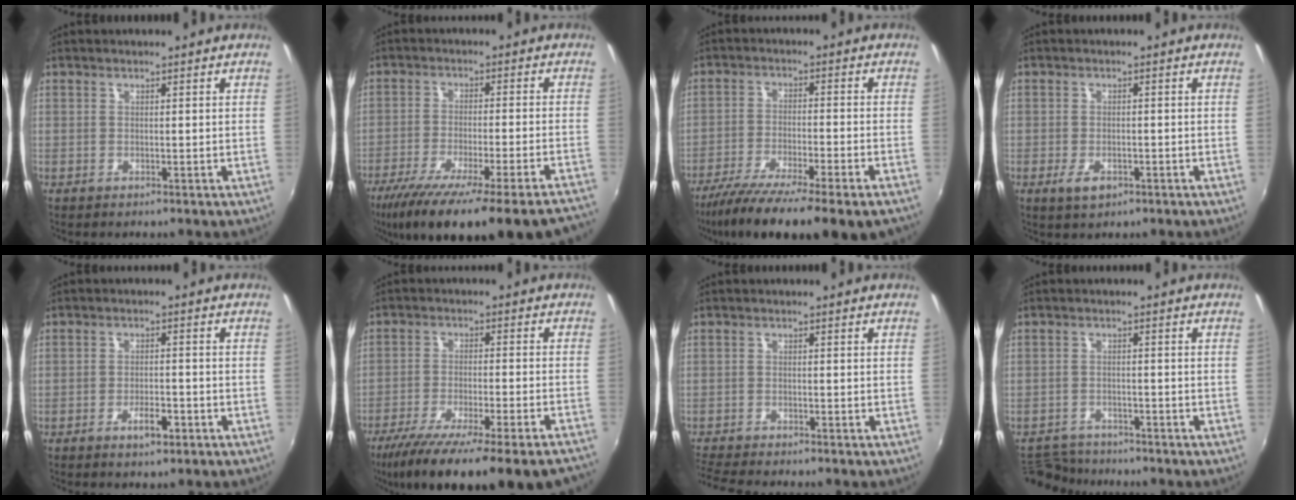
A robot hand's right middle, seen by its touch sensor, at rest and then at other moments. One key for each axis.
{"total": 23.9, "fx": -19.8, "fy": 0.6, "fz": 13.4, "tx": -0.226, "ty": -0.078, "tz": -0.293}
{"total": 15.7, "fx": -12.0, "fy": 0.5, "fz": 10.0, "tx": -0.192, "ty": -0.053, "tz": -0.193}
{"total": 3.4, "fx": -1.7, "fy": 1.7, "fz": 2.4, "tx": -0.052, "ty": -0.006, "tz": -0.027}
{"total": 3.7, "fx": -2.2, "fy": 1.3, "fz": 2.7, "tx": -0.054, "ty": -0.001, "tz": -0.033}
{"total": 21.6, "fx": -17.6, "fy": 1.3, "fz": 12.5, "tx": -0.219, "ty": -0.072, "tz": -0.264}
{"total": 5.4, "fx": -5.1, "fy": -0.2, "fz": 1.8, "tx": -0.057, "ty": -0.023, "tz": -0.093}
{"total": 8.5, "fx": -8.0, "fy": 2.4, "fz": 1.6, "tx": -0.053, "ty": 0.004, "tz": -0.130}